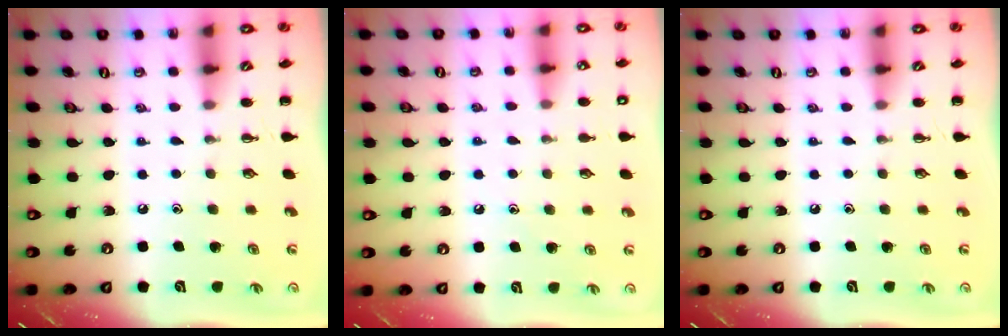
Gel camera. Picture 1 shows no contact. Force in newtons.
{"total": 8.1, "press": 7.8, "slide": 2.0}
{"total": 0.0}